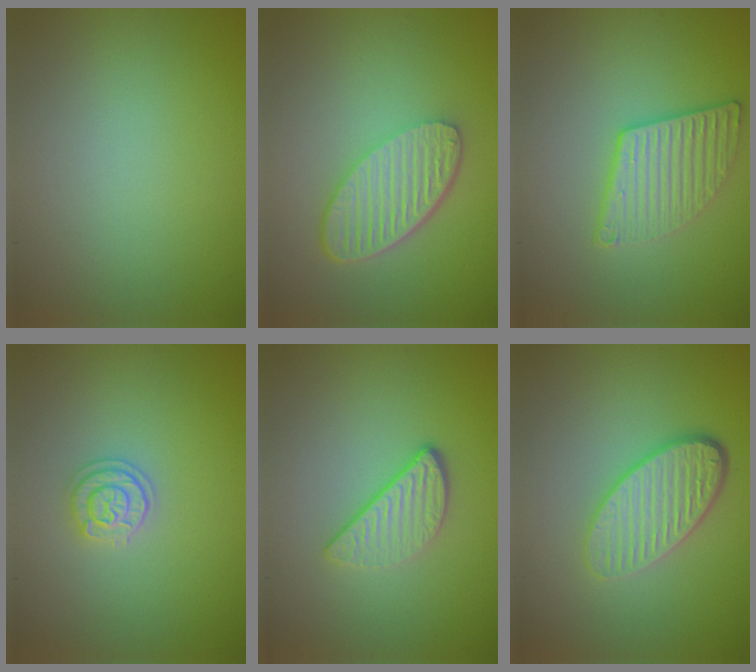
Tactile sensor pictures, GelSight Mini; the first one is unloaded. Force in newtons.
{"total": 5.7, "press": 4.3, "slide": 3.8}
{"total": 3.2, "press": 3.1, "slide": 0.6}
{"total": 2.1, "press": 2.0, "slide": 0.6}
{"total": 3.0, "press": 2.4, "slide": 1.9}
{"total": 5.1, "press": 3.7, "slide": 3.5}